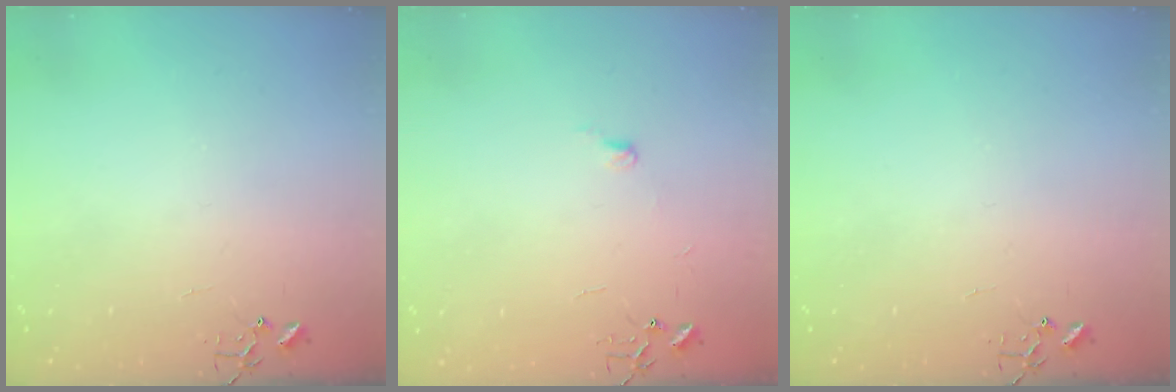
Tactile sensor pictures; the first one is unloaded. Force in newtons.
{"total": 4.7, "press": 4.7, "slide": 0.5}
{"total": 0.0}